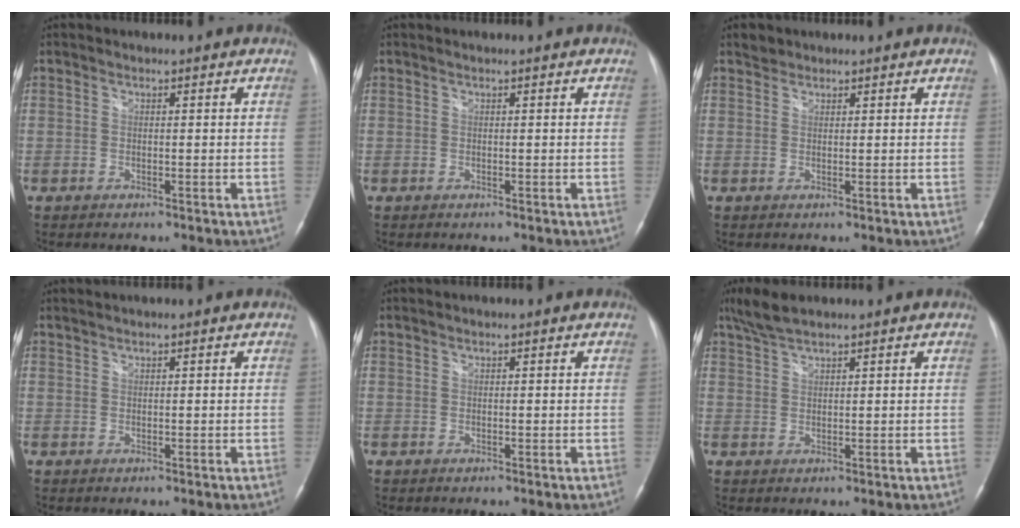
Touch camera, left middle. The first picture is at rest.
{"total": 0.0}
{"total": 1.3, "force": [1.0, 0.7, -0.1], "torque": [0.005, 0.005, 0.015]}
{"total": 1.4, "force": [1.3, -0.2, 0.5], "torque": [-0.010, 0.011, 0.029]}
{"total": 0.5, "force": [0.5, -0.1, 0.1], "torque": [-0.006, 0.008, 0.014]}
{"total": 3.9, "force": [3.3, 0.3, 2.0], "torque": [-0.051, 0.011, 0.072]}